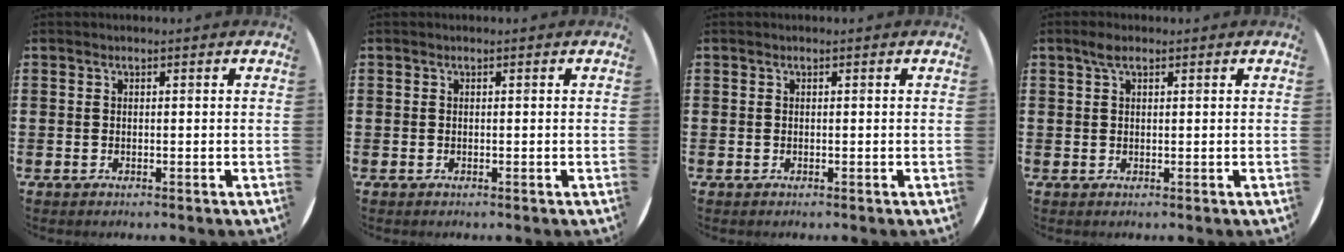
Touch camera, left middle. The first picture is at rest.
{"total": 0.0}
{"total": 0.0}
{"total": 1.7, "force": [1.0, 0.8, 1.1], "torque": [-0.017, 0.002, 0.016]}